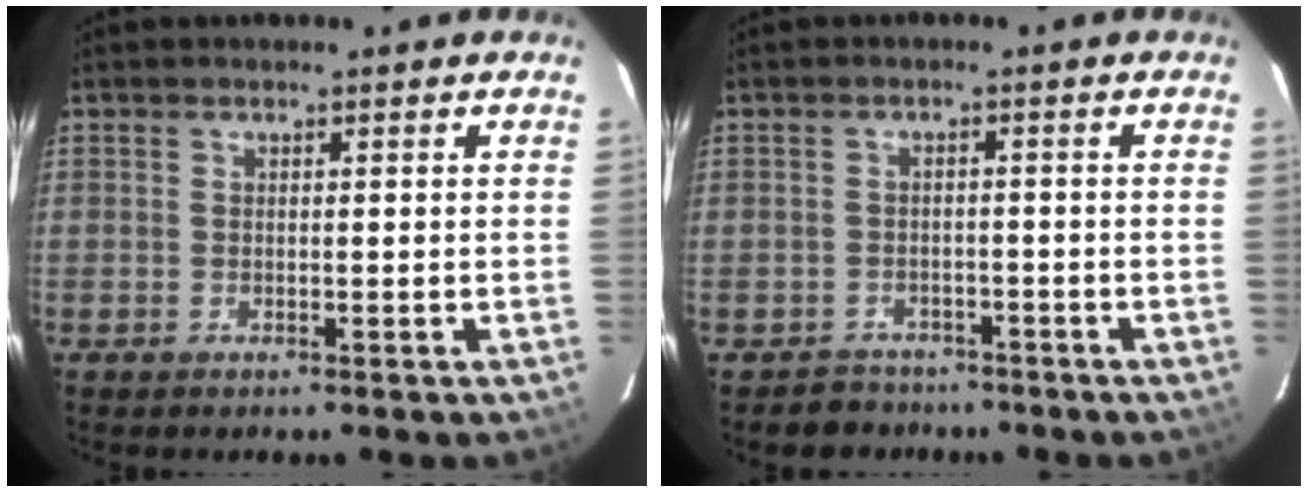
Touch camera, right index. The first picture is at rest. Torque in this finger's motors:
{"motor_torque": [-1.16, -0.53, -0.56, -0.21]}